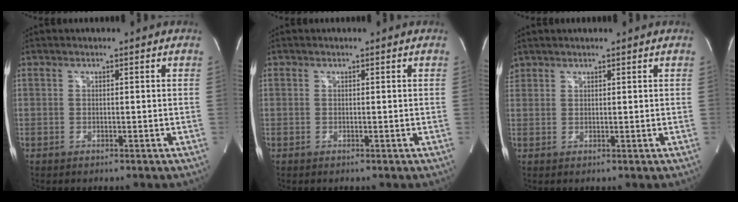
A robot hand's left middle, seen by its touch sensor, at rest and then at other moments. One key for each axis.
{"total": 0.0}
{"total": 1.8, "fx": 1.6, "fy": 0.9, "fz": 0.1, "tx": -0.002, "ty": 0.015, "tz": 0.031}